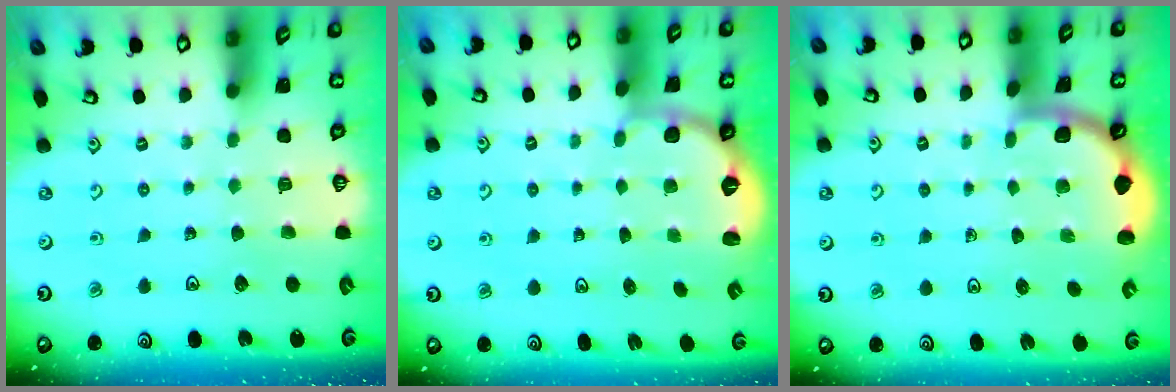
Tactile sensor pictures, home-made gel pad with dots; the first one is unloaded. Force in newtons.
{"total": 2.6, "press": 1.7, "slide": 1.9}
{"total": 1.9, "press": 1.9, "slide": 0.0}